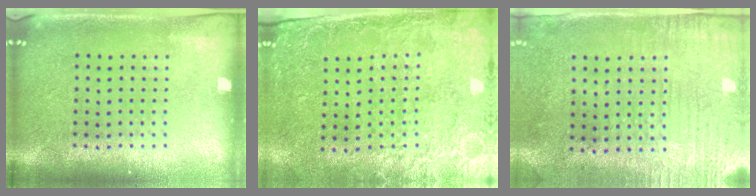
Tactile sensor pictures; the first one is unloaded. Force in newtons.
{"total": 2.6, "press": 2.3, "slide": 1.3}
{"total": 3.1, "press": 2.4, "slide": 1.9}